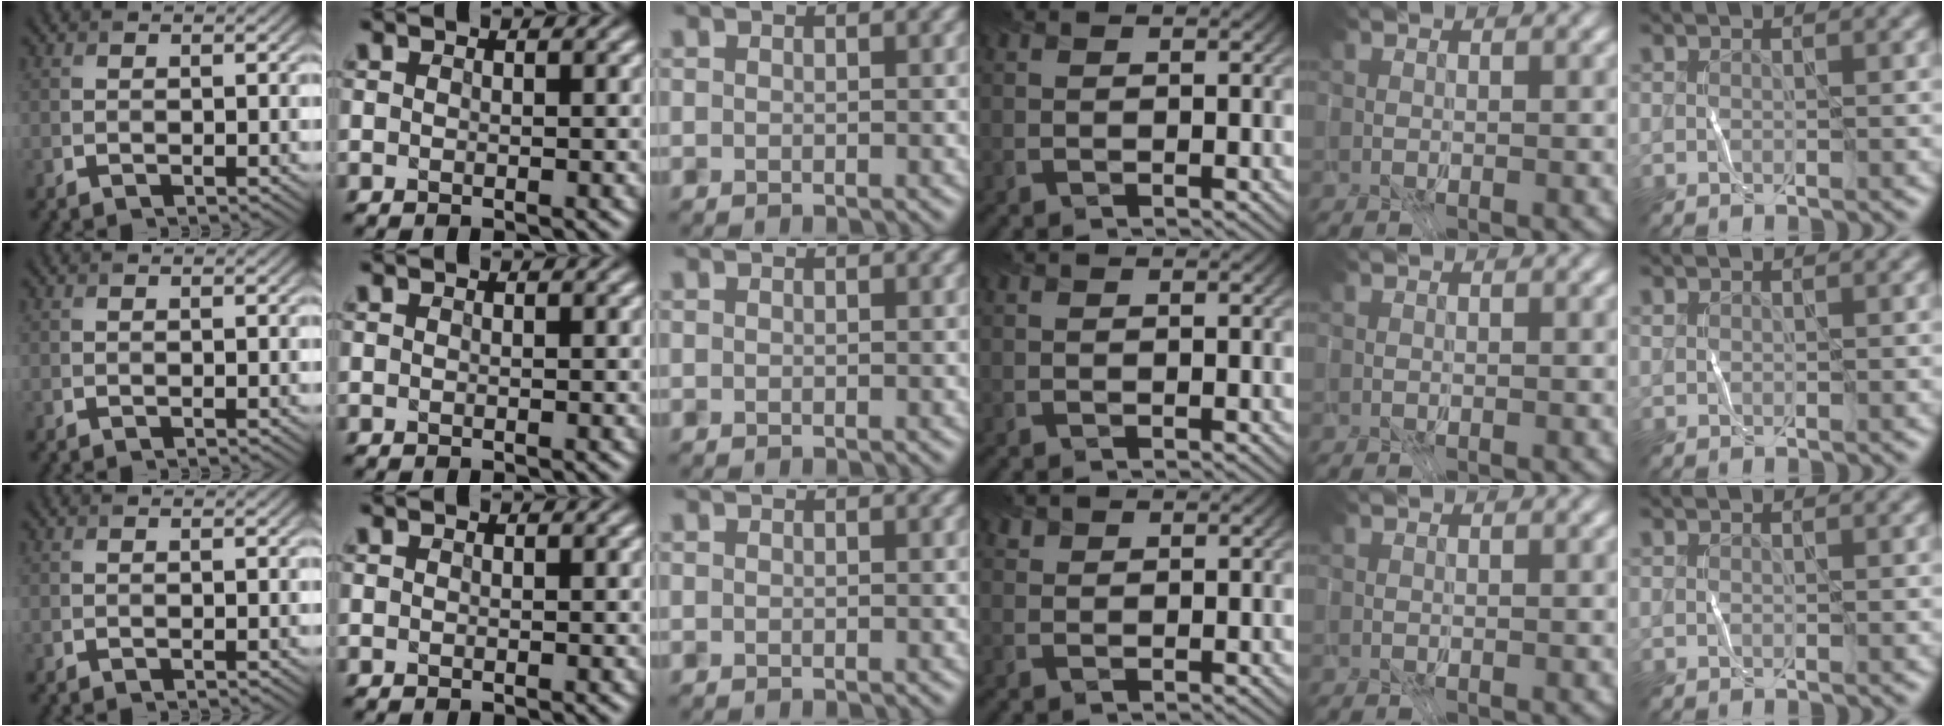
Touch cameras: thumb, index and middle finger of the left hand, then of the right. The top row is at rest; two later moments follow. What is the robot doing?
{"motion": "fold", "object": "coffee filter"}